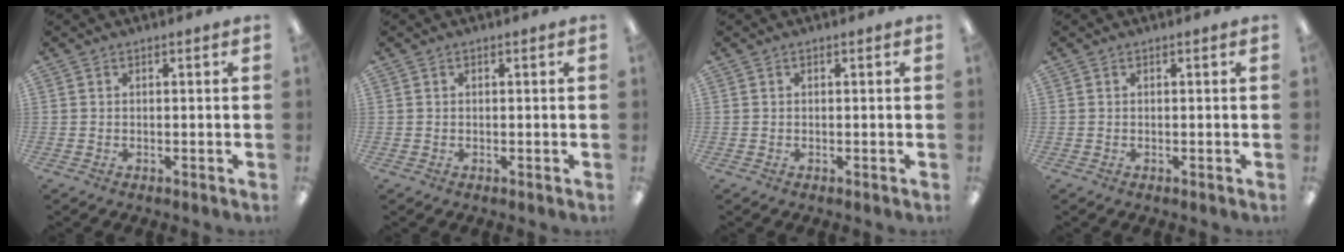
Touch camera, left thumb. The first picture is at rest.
{"total": 0.0}
{"total": 0.0}
{"total": 0.0}